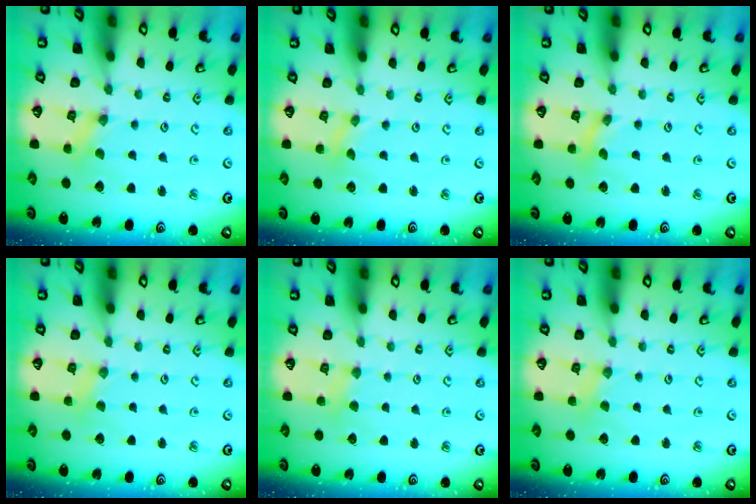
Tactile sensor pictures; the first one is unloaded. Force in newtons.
{"total": 0.0}
{"total": 0.0}
{"total": 2.8, "press": 2.7, "slide": 0.5}
{"total": 3.2, "press": 3.2, "slide": 0.5}
{"total": 2.8, "press": 2.7, "slide": 0.5}